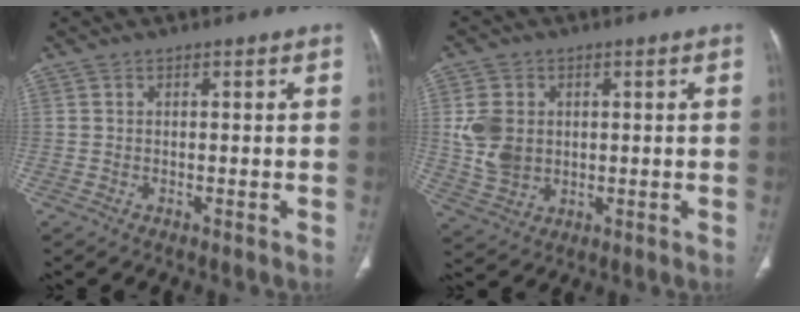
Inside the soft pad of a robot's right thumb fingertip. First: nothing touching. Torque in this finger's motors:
{"motor_torque": [0.62, 2.04, 1.30, 0.39, 0.08]}